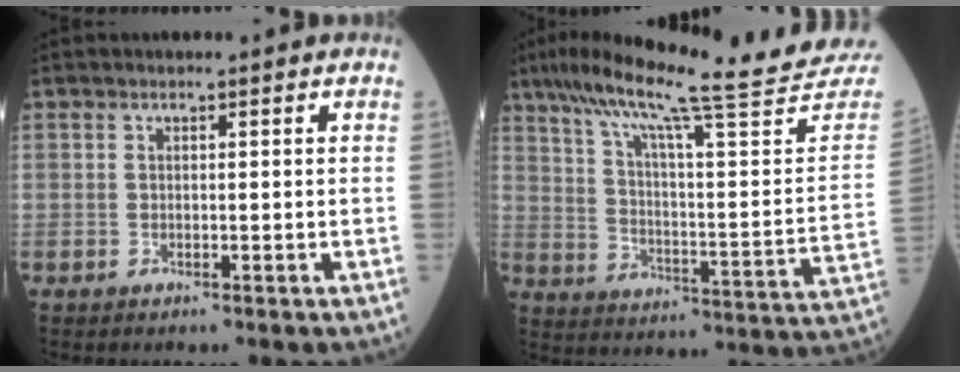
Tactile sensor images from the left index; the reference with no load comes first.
{"total": 26.7, "force": [23.3, -0.4, 12.9], "torque": [-0.214, -0.071, 0.317]}